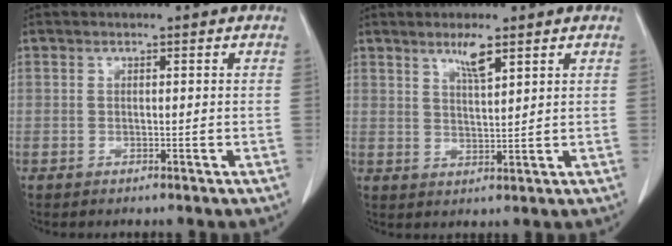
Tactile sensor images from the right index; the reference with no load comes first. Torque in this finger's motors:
{"motor_torque": [0.52, 0.43, 0.06, 0.03]}